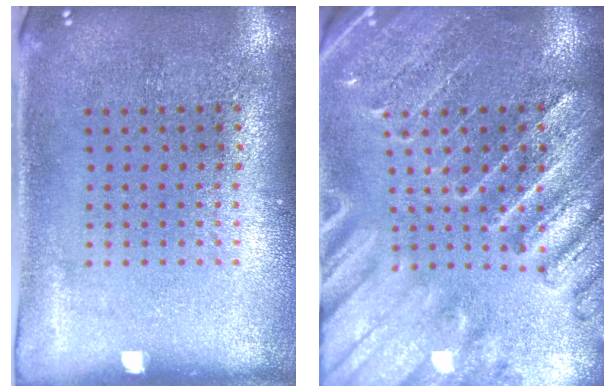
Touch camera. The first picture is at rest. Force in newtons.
{"total": 3.1, "press": 3.0, "slide": 1.0}